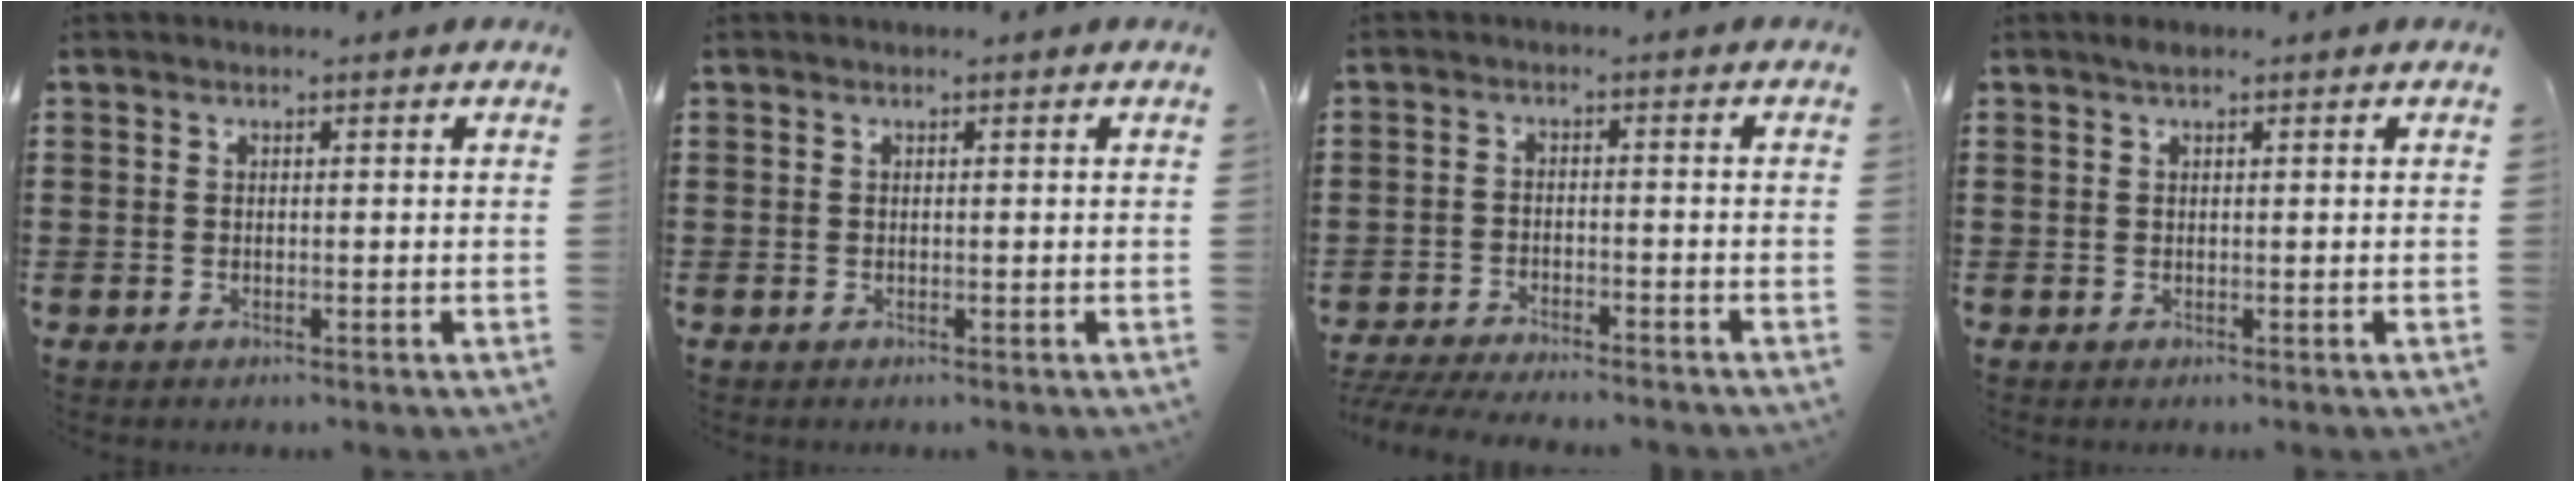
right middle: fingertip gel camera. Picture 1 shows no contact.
{"total": 0.0}
{"total": 4.3, "force": [-4.2, 0.2, 0.9], "torque": [-0.029, -0.007, -0.090]}
{"total": 0.5, "force": [0.3, 0.2, 0.4], "torque": [-0.009, 0.003, 0.005]}